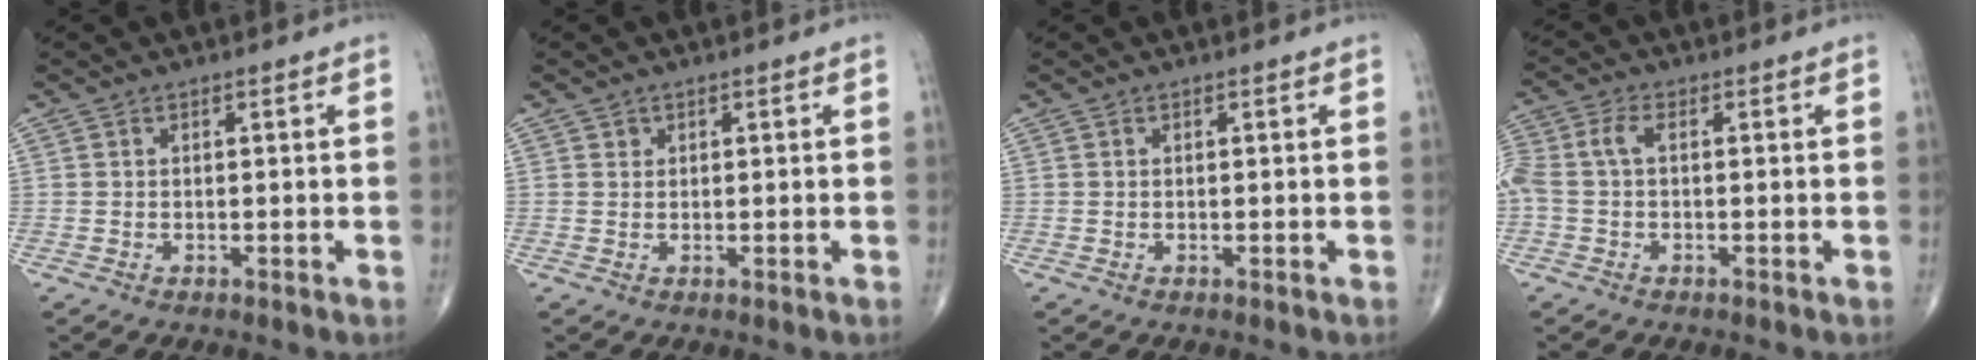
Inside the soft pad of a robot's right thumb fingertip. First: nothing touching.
{"total": 0.8, "force": [0.4, 0.7, 0.1], "torque": [0.008, -0.001, 0.005]}
{"total": 0.0}
{"total": 6.7, "force": [0.2, 3.7, 5.6], "torque": [-0.151, 0.020, 0.002]}